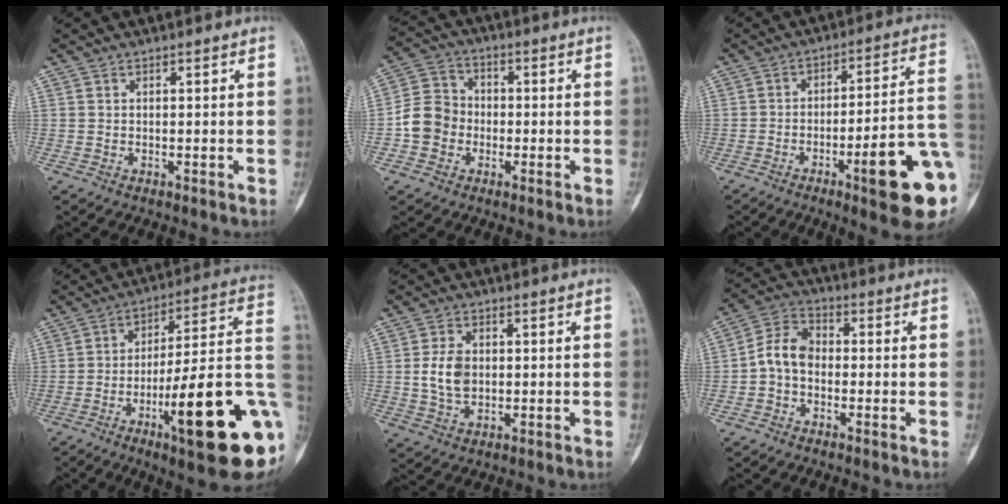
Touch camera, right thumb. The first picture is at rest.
{"total": 8.1, "force": [-1.8, 7.1, 3.3], "torque": [-0.043, 0.029, -0.045]}
{"total": 17.7, "force": [-5.9, 2.8, 16.5], "torque": [-0.177, 0.030, -0.077]}
{"total": 25.8, "force": [-7.8, 5.0, 24.1], "torque": [-0.291, 0.019, -0.108]}
{"total": 6.0, "force": [0.1, 4.1, 4.4], "torque": [-0.074, 0.001, 0.003]}
{"total": 7.1, "force": [-1.3, 5.1, 4.8], "torque": [-0.076, 0.027, -0.040]}